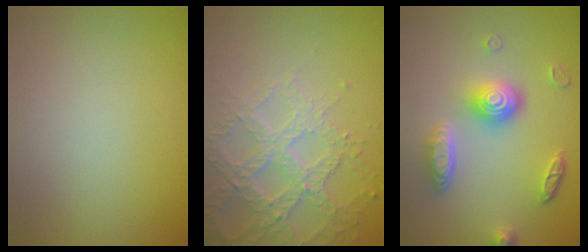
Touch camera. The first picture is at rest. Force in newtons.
{"total": 4.4, "press": 4.1, "slide": 1.6}
{"total": 4.7, "press": 3.7, "slide": 3.0}